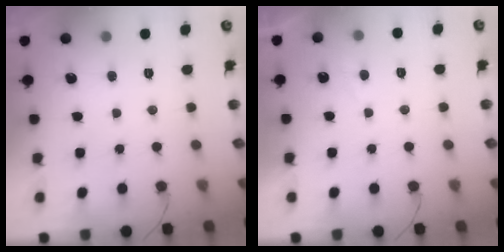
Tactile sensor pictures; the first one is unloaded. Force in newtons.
{"total": 0.9, "press": 0.7, "slide": 0.5}